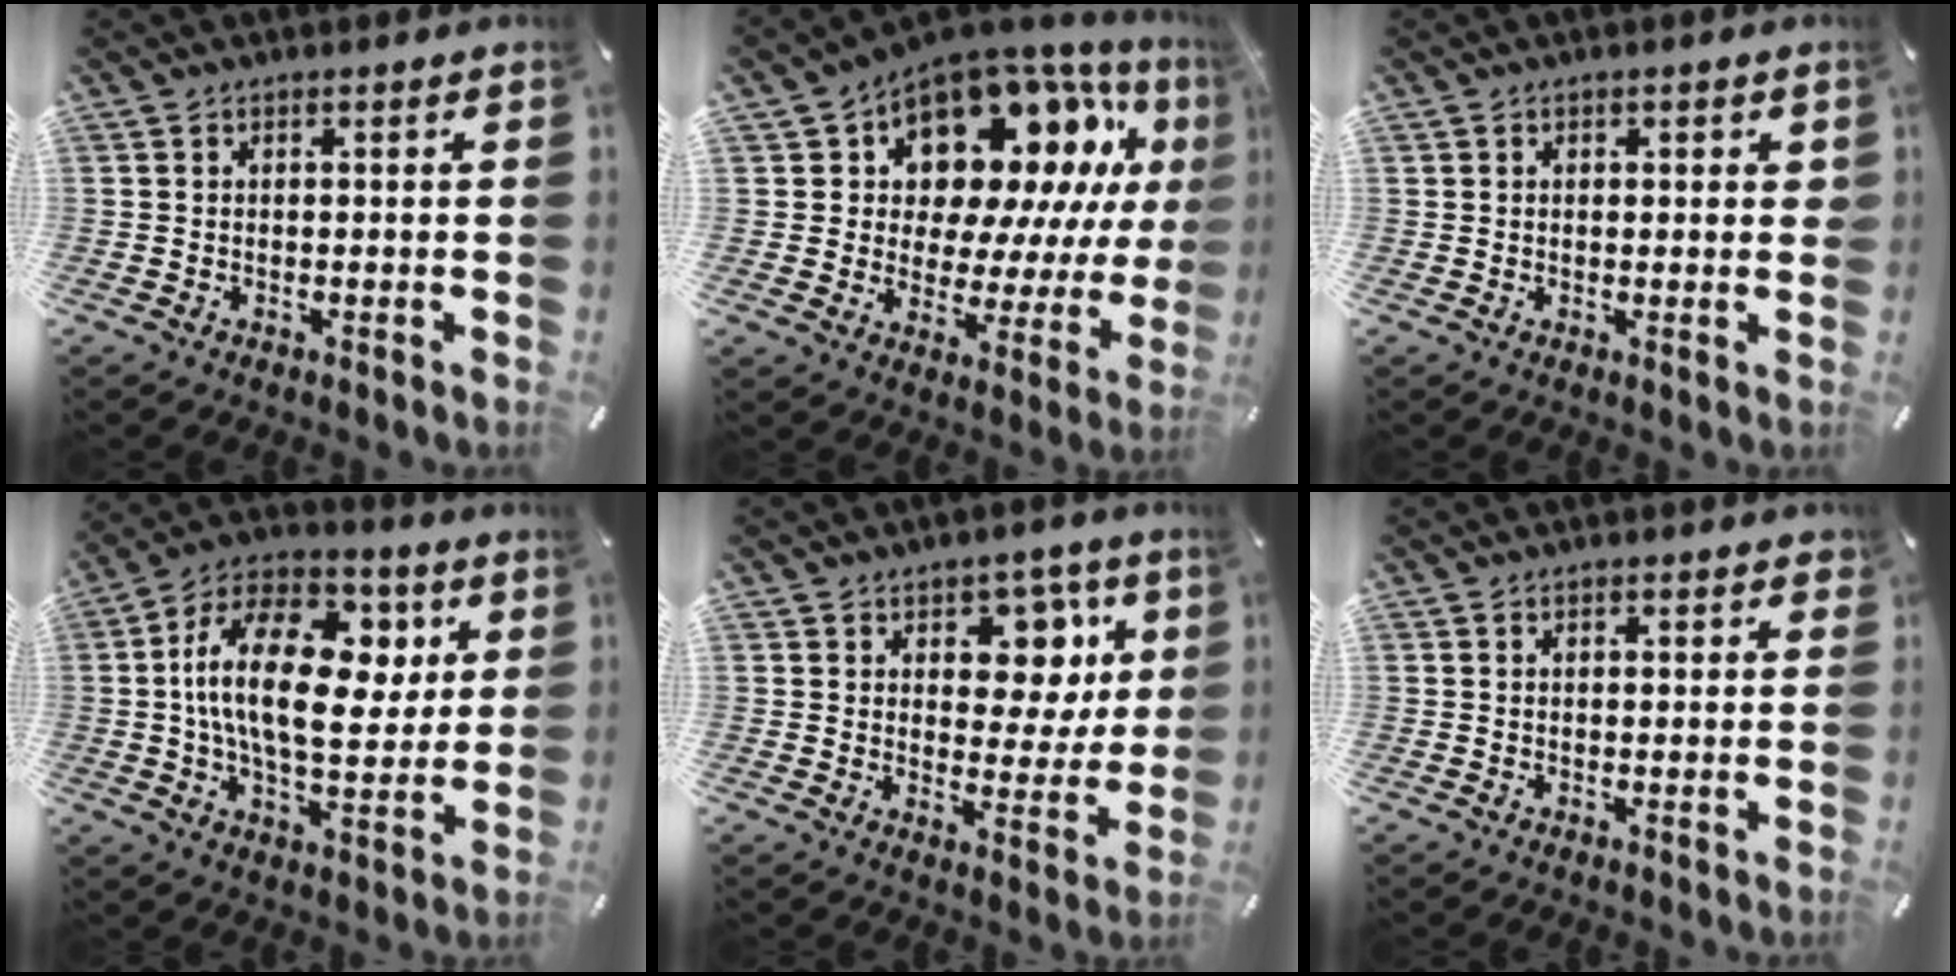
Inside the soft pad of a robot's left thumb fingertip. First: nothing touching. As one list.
[{"total": 15.7, "force": [9.5, 9.5, 8.1], "torque": [-0.129, -0.079, 0.164]}, {"total": 1.2, "force": [0.3, 0.9, 0.7], "torque": [-0.006, 0.002, 0.004]}, {"total": 22.0, "force": [4.4, 12.1, 17.9], "torque": [-0.330, -0.002, 0.065]}, {"total": 10.2, "force": [4.6, 7.7, 4.9], "torque": [-0.045, -0.033, 0.076]}, {"total": 1.3, "force": [0.6, 0.8, 0.8], "torque": [-0.009, 0.002, 0.009]}]